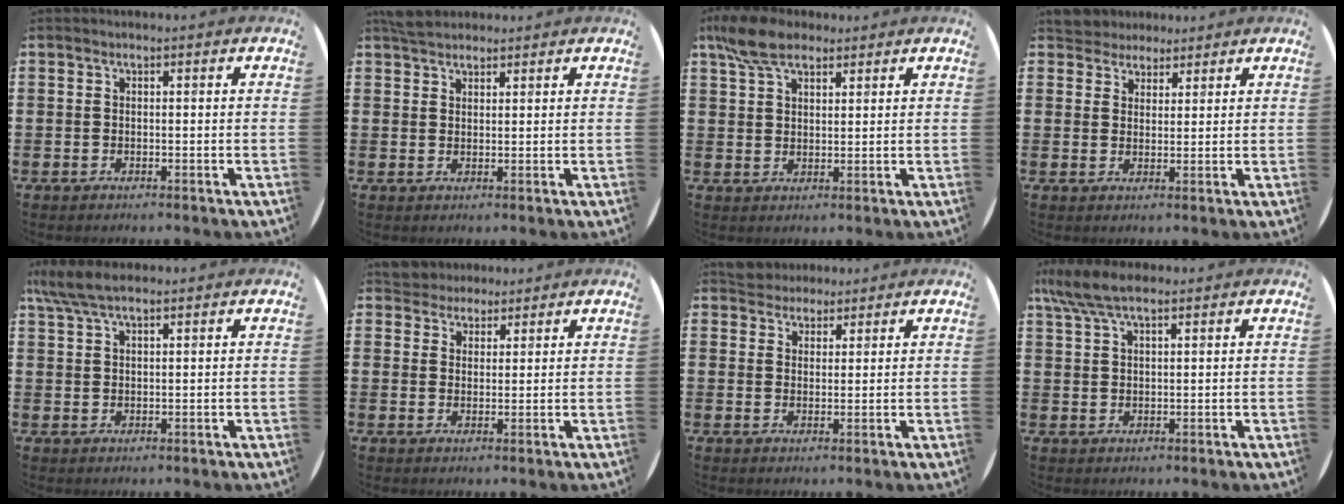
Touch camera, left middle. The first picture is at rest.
{"total": 2.7, "force": [2.5, 0.9, 0.5], "torque": [-0.007, 0.002, 0.047]}
{"total": 6.3, "force": [4.8, 2.7, 3.0], "torque": [-0.072, 0.001, 0.091]}
{"total": 3.8, "force": [3.5, 1.4, -0.3], "torque": [-0.007, -0.002, 0.068]}
{"total": 4.6, "force": [3.5, 1.1, 2.8], "torque": [-0.063, 0.003, 0.064]}
{"total": 3.4, "force": [3.1, 1.3, -0.4], "torque": [-0.004, 0.001, 0.061]}
{"total": 3.4, "force": [3.2, 1.1, -0.2], "torque": [0.002, -0.005, 0.062]}
{"total": 5.8, "force": [4.3, 1.6, 3.5], "torque": [-0.079, 0.000, 0.078]}